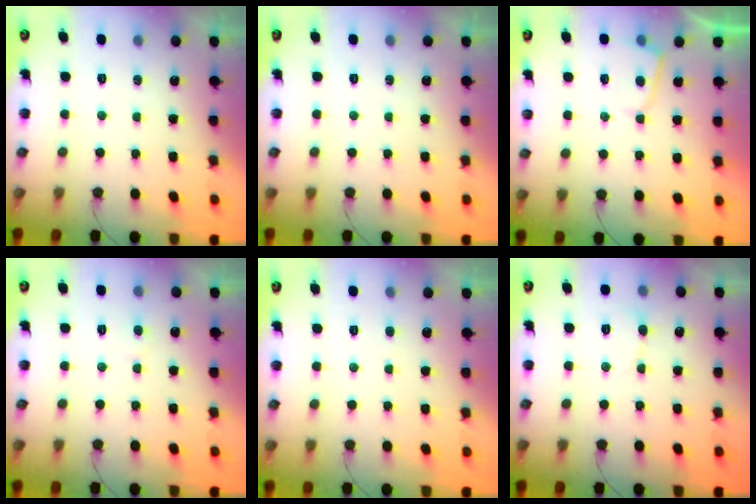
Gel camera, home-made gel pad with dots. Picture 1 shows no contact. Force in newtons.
{"total": 0.0}
{"total": 3.0, "press": 2.9, "slide": 0.3}
{"total": 3.3, "press": 3.3, "slide": 0.2}
{"total": 3.8, "press": 3.8, "slide": 0.4}
{"total": 3.9, "press": 3.8, "slide": 0.4}